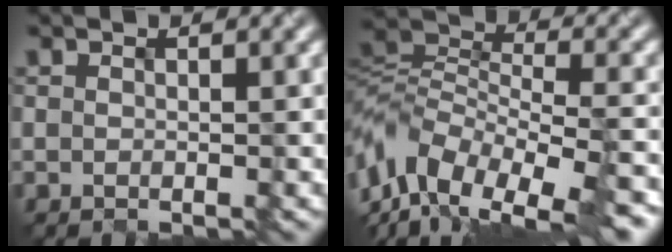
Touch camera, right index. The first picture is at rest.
{"total": 13.1, "force": [-8.3, 6.4, 7.9], "torque": [-0.154, 0.010, -0.120]}